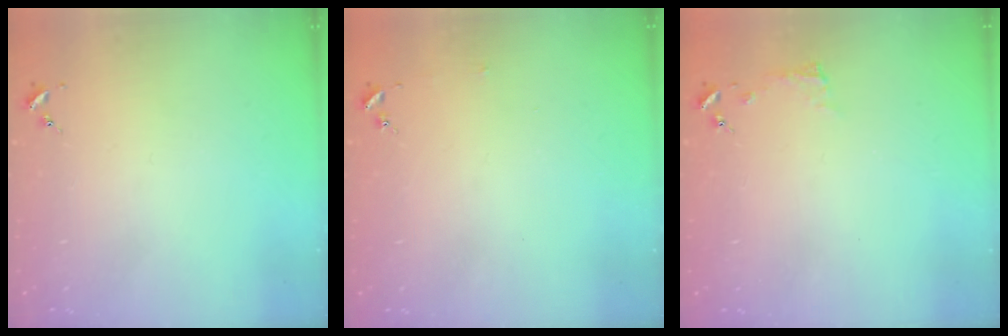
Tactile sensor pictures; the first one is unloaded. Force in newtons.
{"total": 2.5, "press": 2.5, "slide": 0.2}
{"total": 3.8, "press": 3.7, "slide": 0.4}